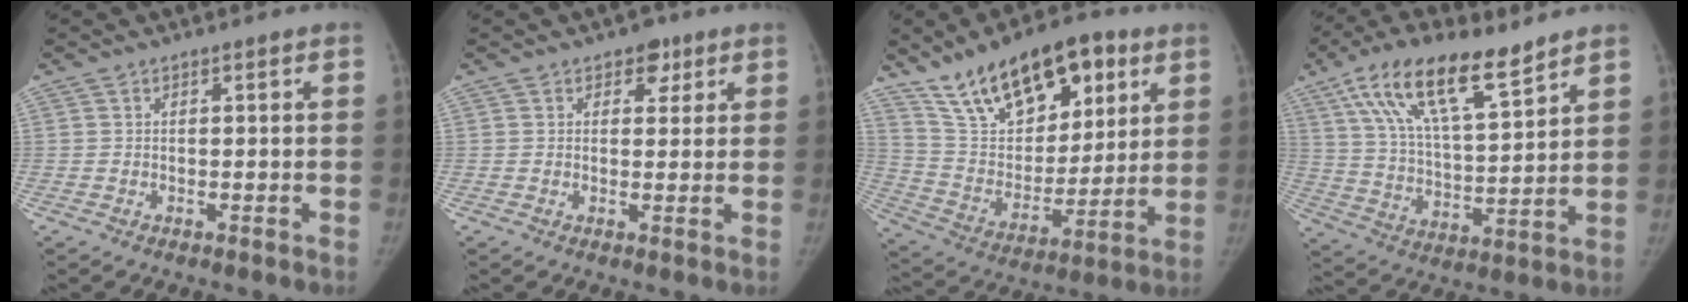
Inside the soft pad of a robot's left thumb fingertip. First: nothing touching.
{"total": 3.6, "force": [1.9, 2.5, 1.7], "torque": [0.005, -0.005, 0.022]}
{"total": 22.7, "force": [13.3, 11.6, 14.4], "torque": [-0.200, -0.035, 0.239]}
{"total": 18.4, "force": [11.2, 6.4, 13.1], "torque": [-0.216, -0.034, 0.210]}